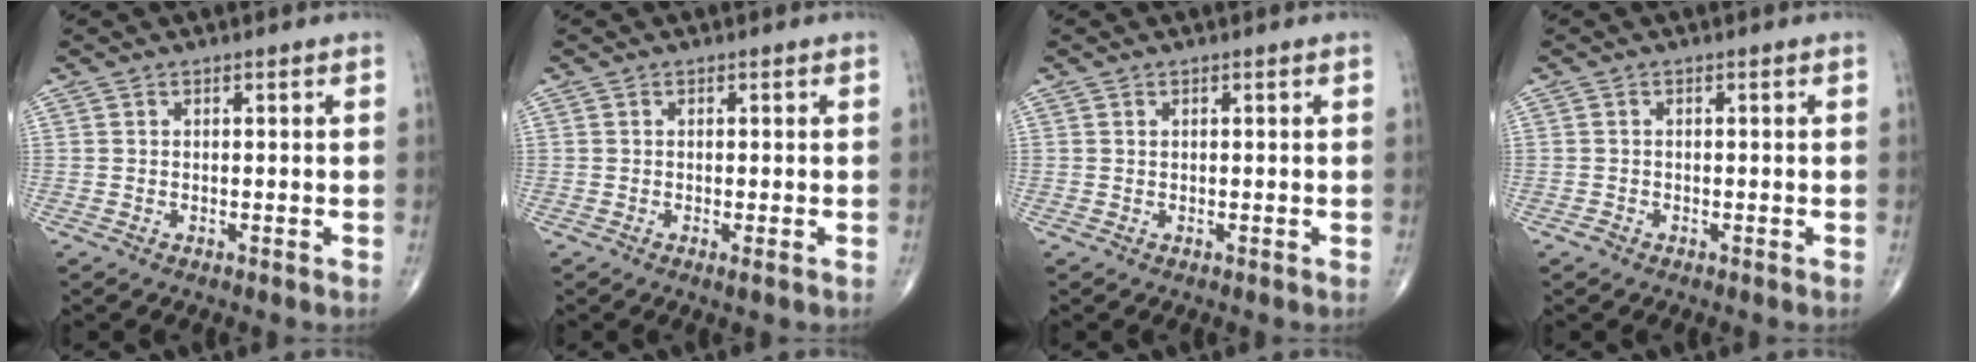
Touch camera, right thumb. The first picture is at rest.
{"total": 0.8, "force": [-0.3, 0.0, 0.8], "torque": [-0.017, -0.004, -0.006]}
{"total": 0.0}
{"total": 0.8, "force": [-0.5, 0.6, 0.2], "torque": [-0.002, 0.001, -0.014]}